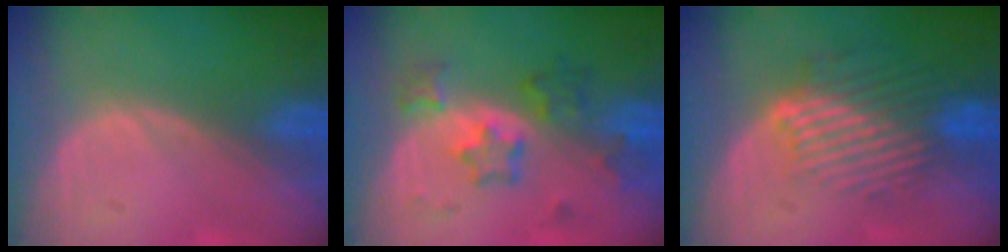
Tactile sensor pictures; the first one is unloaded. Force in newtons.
{"total": 5.9, "press": 5.9, "slide": 0.8}
{"total": 9.7, "press": 8.1, "slide": 5.3}